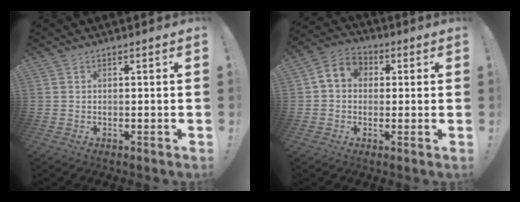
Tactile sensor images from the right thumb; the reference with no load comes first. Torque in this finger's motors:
{"motor_torque": [0.26, 0.56, 0.67, -0.24, 0.00]}